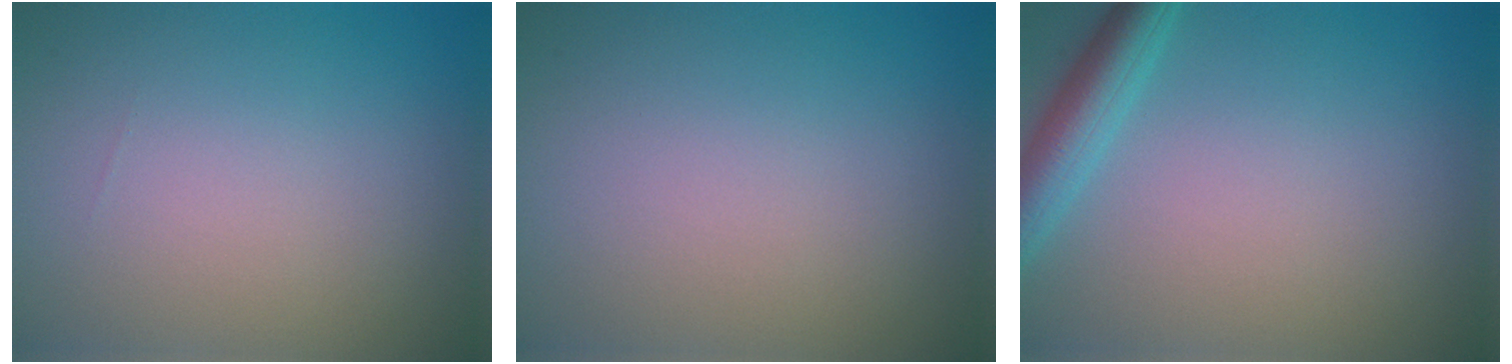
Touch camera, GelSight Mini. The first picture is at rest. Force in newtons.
{"total": 0.0}
{"total": 3.7, "press": 3.7, "slide": 0.3}